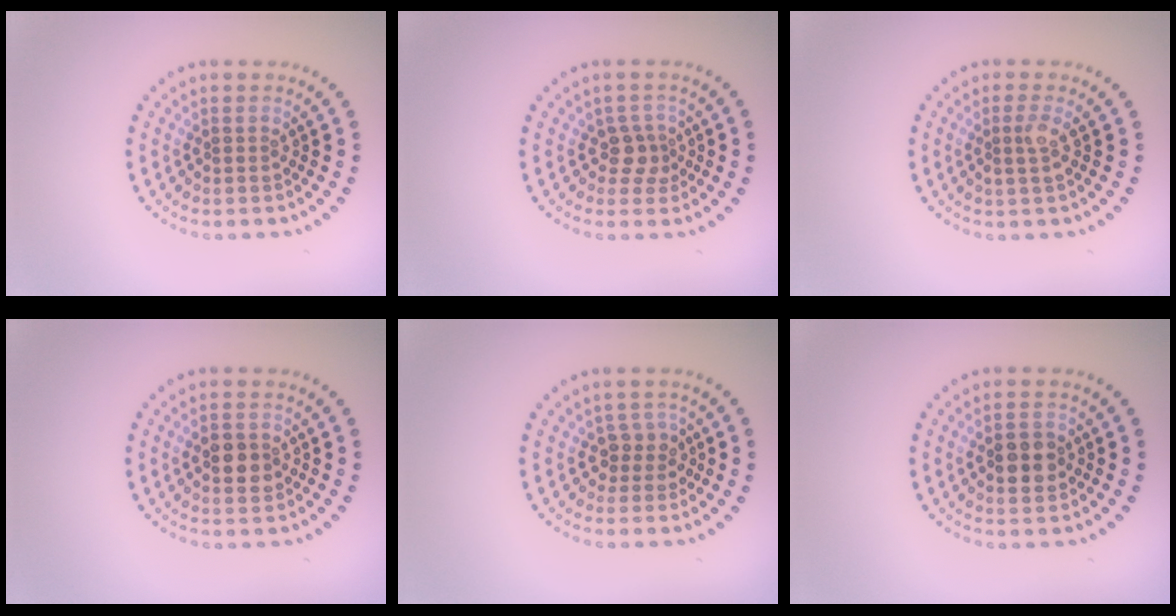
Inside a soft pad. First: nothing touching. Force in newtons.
{"total": 2.1, "press": 1.6, "slide": 1.3}
{"total": 1.7, "press": 1.4, "slide": 0.9}
{"total": 2.8, "press": 2.8, "slide": 0.1}
{"total": 2.0, "press": 1.7, "slide": 1.0}
{"total": 3.3, "press": 3.3, "slide": 0.2}